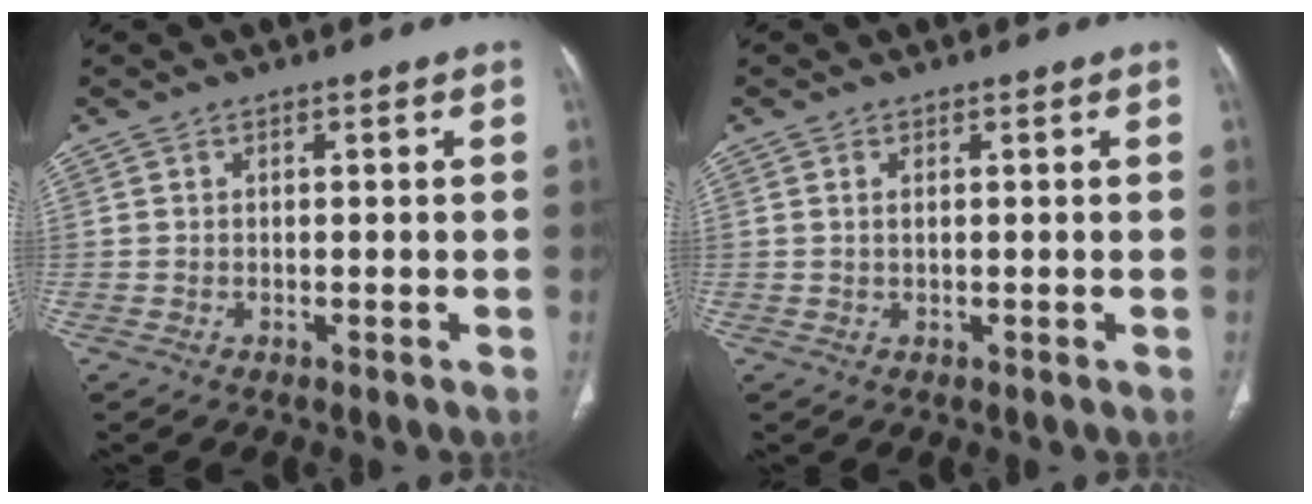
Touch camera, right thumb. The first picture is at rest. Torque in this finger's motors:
{"motor_torque": [0.01, -0.04, -0.30, -0.14, 0.00]}